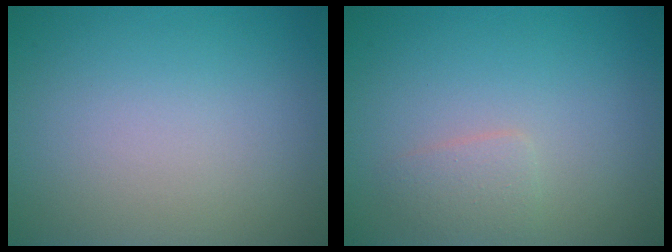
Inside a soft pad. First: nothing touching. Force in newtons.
{"total": 1.4, "press": 1.4, "slide": 0.1}